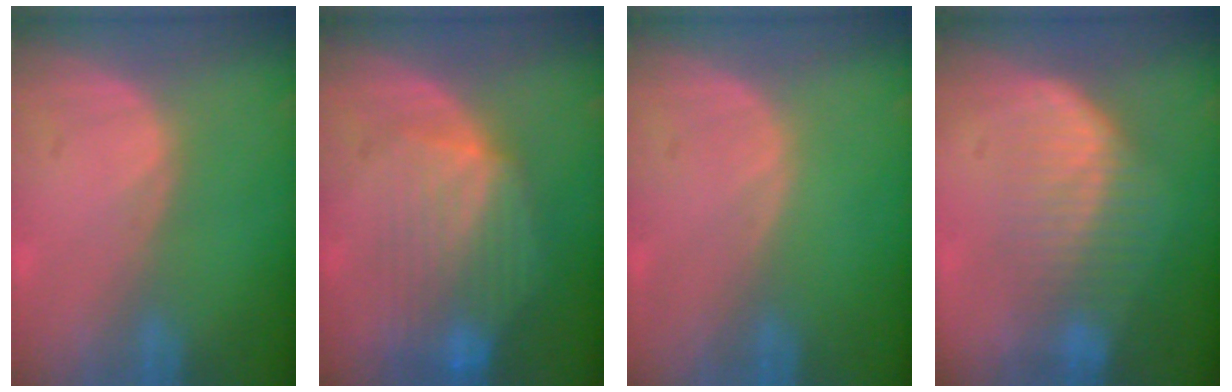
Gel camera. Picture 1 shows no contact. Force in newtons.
{"total": 8.8, "press": 8.1, "slide": 3.6}
{"total": 0.0}
{"total": 6.7, "press": 6.3, "slide": 2.3}